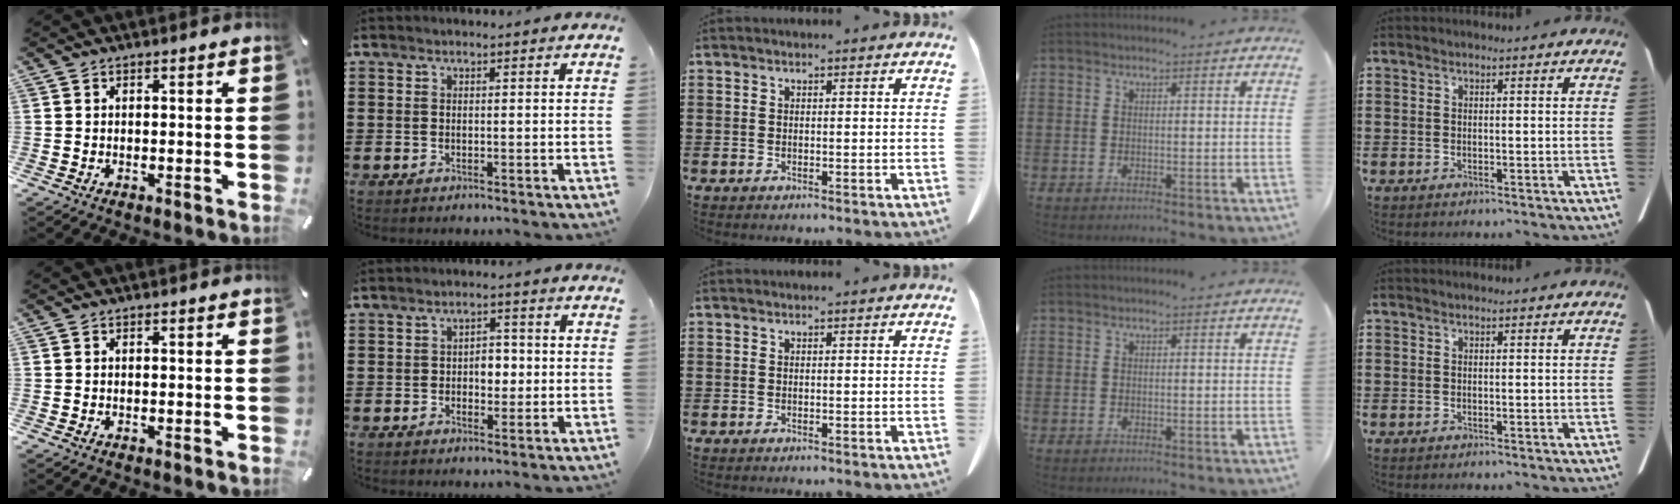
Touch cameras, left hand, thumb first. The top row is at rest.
{"index": {"total": 3.5, "force": [-0.2, 2.2, 2.7], "torque": [-0.040, 0.001, -0.010]}}